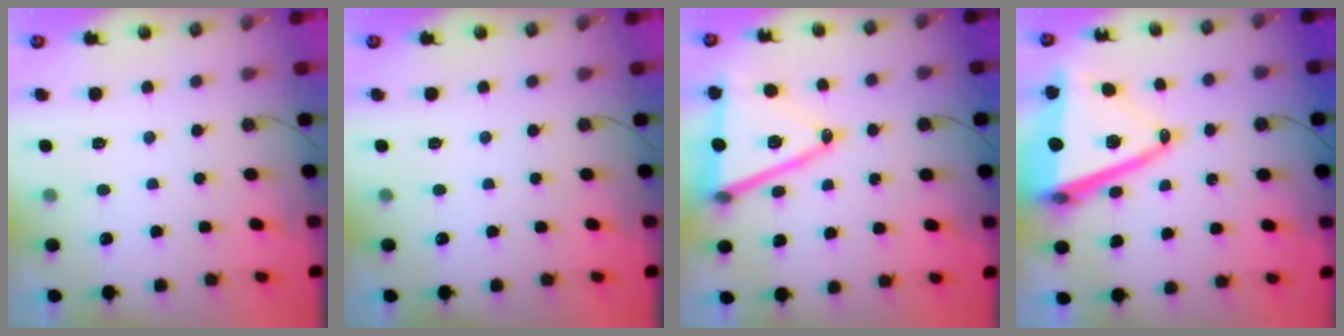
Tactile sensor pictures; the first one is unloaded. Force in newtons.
{"total": 0.0}
{"total": 15.8, "press": 15.3, "slide": 3.8}
{"total": 16.6, "press": 16.1, "slide": 4.0}